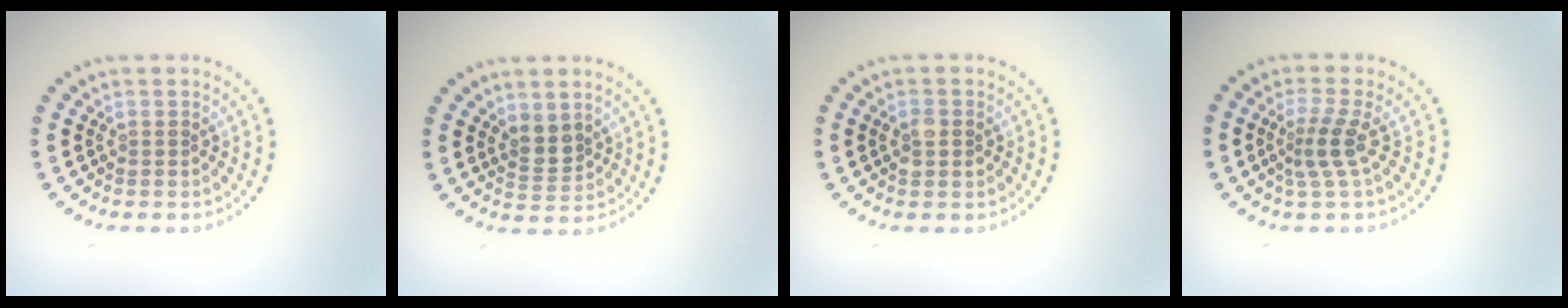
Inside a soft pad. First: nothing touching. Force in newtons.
{"total": 2.0, "press": 1.8, "slide": 1.0}
{"total": 1.9, "press": 1.9, "slide": 0.1}
{"total": 2.4, "press": 1.7, "slide": 1.7}